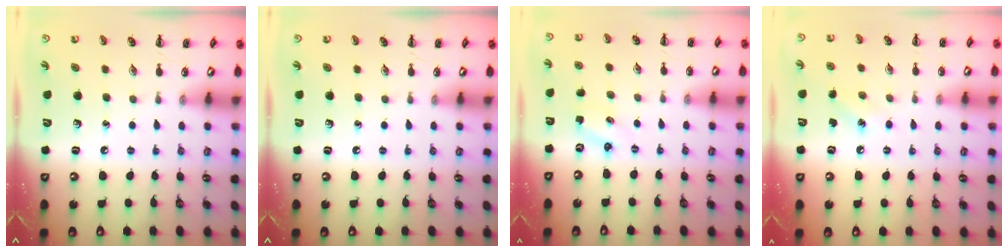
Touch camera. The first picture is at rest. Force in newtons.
{"total": 0.0}
{"total": 1.3, "press": 1.2, "slide": 0.4}
{"total": 6.9, "press": 6.6, "slide": 2.1}